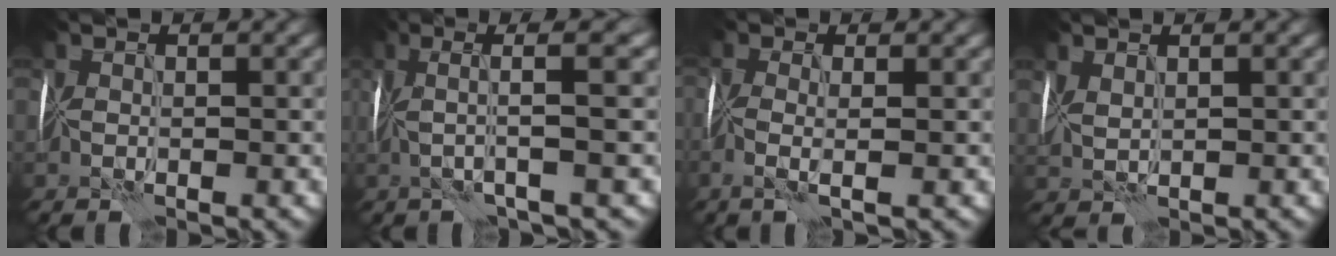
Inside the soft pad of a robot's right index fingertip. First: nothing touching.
{"total": 5.3, "force": [1.1, 0.5, 5.2], "torque": [-0.092, 0.018, 0.016]}
{"total": 2.1, "force": [-0.6, 0.2, 2.0], "torque": [-0.044, -0.004, -0.019]}
{"total": 1.8, "force": [1.2, 0.7, 1.1], "torque": [-0.031, 0.007, 0.028]}